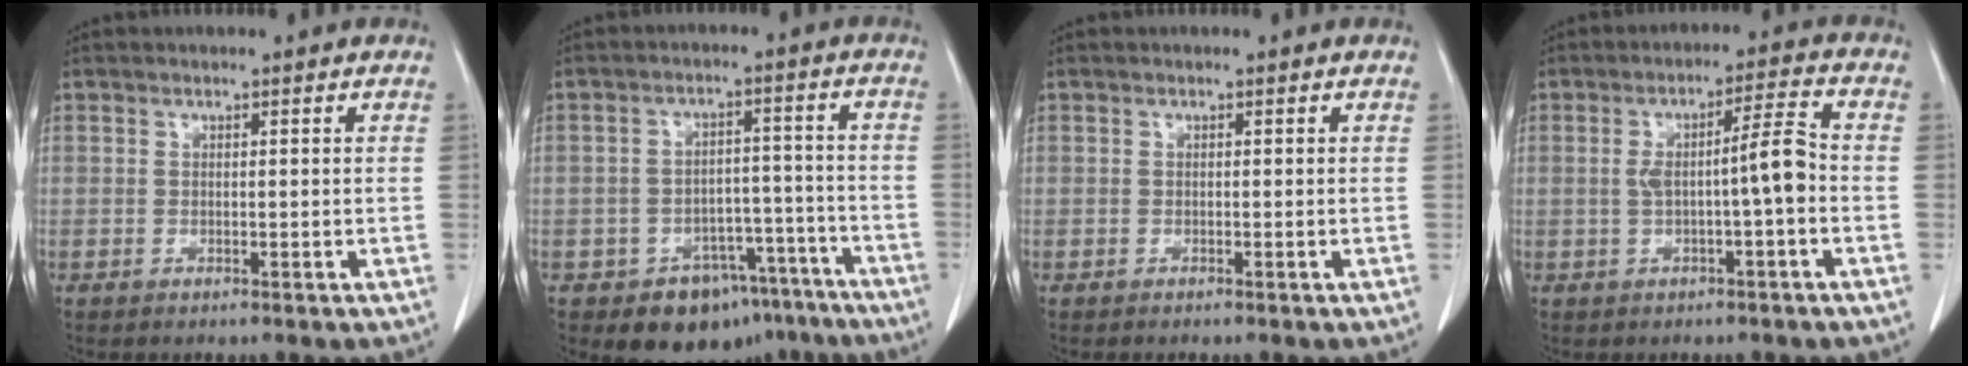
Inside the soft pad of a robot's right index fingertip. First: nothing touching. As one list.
[{"total": 10.8, "force": [-7.5, 7.3, 3.0], "torque": [-0.011, 0.054, -0.097]}, {"total": 0.0}, {"total": 6.3, "force": [-0.8, 0.1, 6.2], "torque": [-0.104, 0.019, -0.010]}]